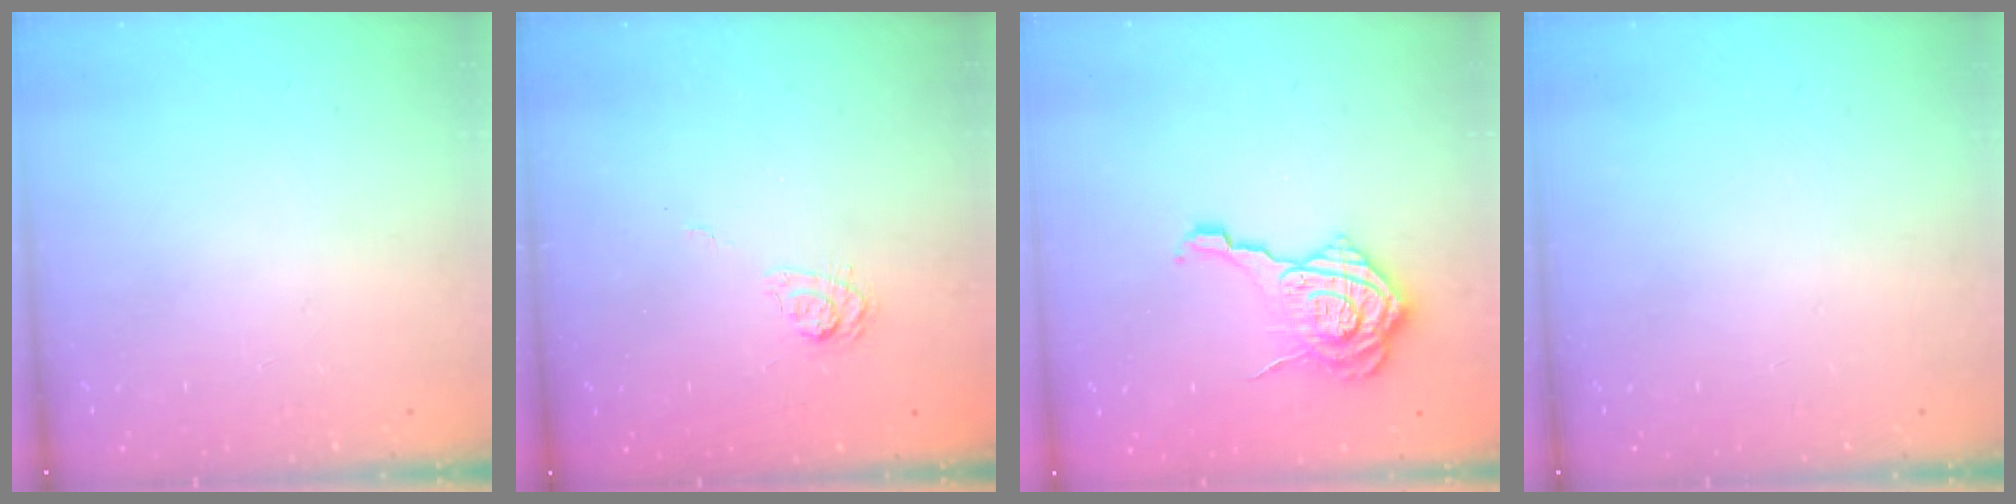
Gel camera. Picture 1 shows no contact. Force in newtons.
{"total": 4.9, "press": 4.7, "slide": 1.6}
{"total": 14.0, "press": 14.0, "slide": 1.0}
{"total": 0.0}